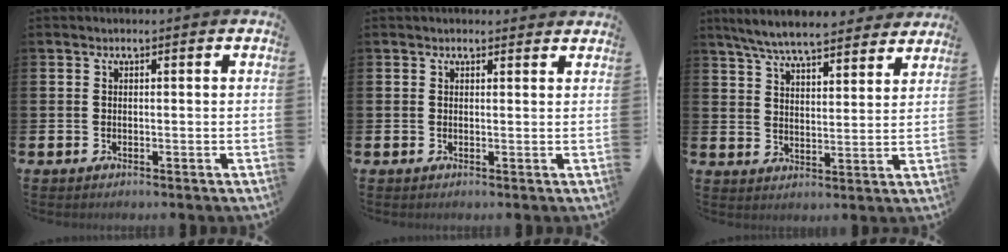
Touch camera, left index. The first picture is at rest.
{"total": 1.0, "force": [0.9, 0.4, 0.1], "torque": [0.008, 0.000, 0.015]}
{"total": 7.3, "force": [6.9, 1.1, 2.1], "torque": [-0.061, -0.039, 0.122]}